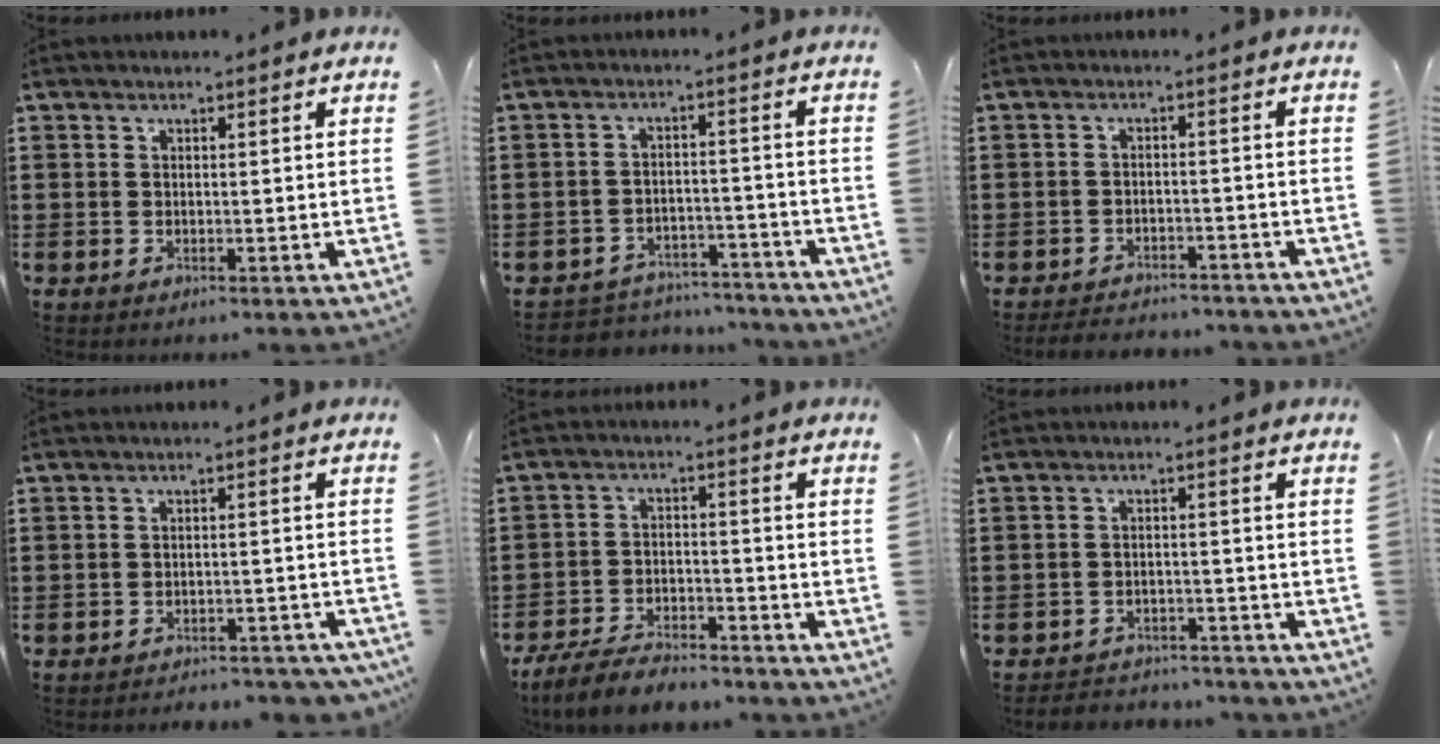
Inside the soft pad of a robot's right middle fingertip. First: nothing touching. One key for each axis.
{"total": 4.2, "fx": -4.1, "fy": 0.7, "fz": 0.0, "tx": -0.006, "ty": 0.004, "tz": -0.089}
{"total": 2.9, "fx": -2.8, "fy": 0.4, "fz": 0.1, "tx": -0.008, "ty": 0.000, "tz": -0.061}
{"total": 2.7, "fx": -2.7, "fy": 0.2, "fz": 0.3, "tx": -0.010, "ty": 0.001, "tz": -0.056}
{"total": 6.0, "fx": -5.6, "fy": 1.1, "fz": 1.9, "tx": -0.041, "ty": 0.007, "tz": -0.109}
{"total": 3.1, "fx": -3.0, "fy": 0.4, "fz": -0.2, "tx": -0.006, "ty": -0.001, "tz": -0.067}